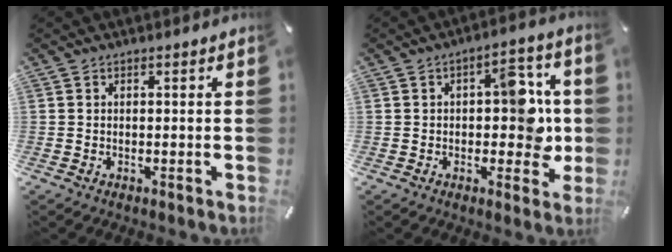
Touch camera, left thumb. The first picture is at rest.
{"total": 11.4, "force": [0.4, 6.5, 9.4], "torque": [-0.104, -0.003, 0.002]}